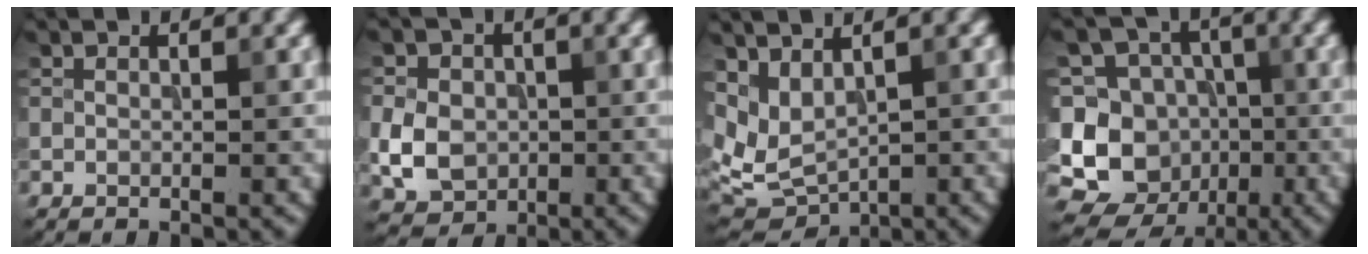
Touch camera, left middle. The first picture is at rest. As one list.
[{"total": 4.8, "force": [-0.6, 4.0, 2.6], "torque": [-0.054, 0.000, -0.017]}, {"total": 4.9, "force": [1.8, 2.9, 3.6], "torque": [-0.077, -0.008, 0.046]}, {"total": 12.0, "force": [-3.0, 11.1, 3.3], "torque": [-0.079, 0.013, -0.054]}]